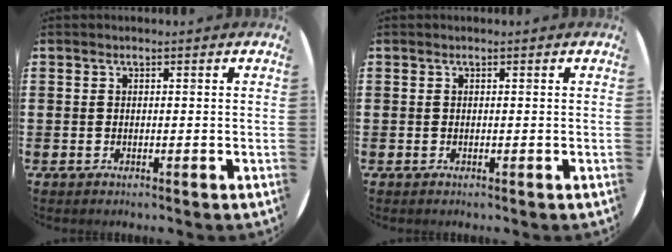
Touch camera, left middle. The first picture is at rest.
{"total": 0.0}